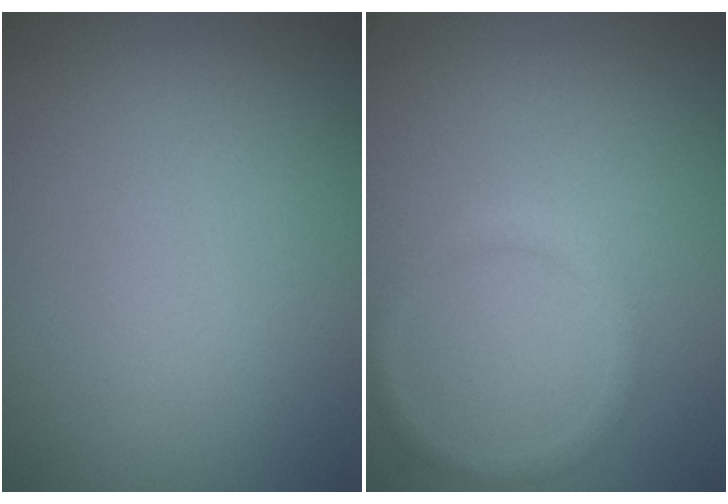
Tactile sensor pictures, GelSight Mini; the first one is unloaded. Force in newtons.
{"total": 1.3, "press": 1.3, "slide": 0.1}